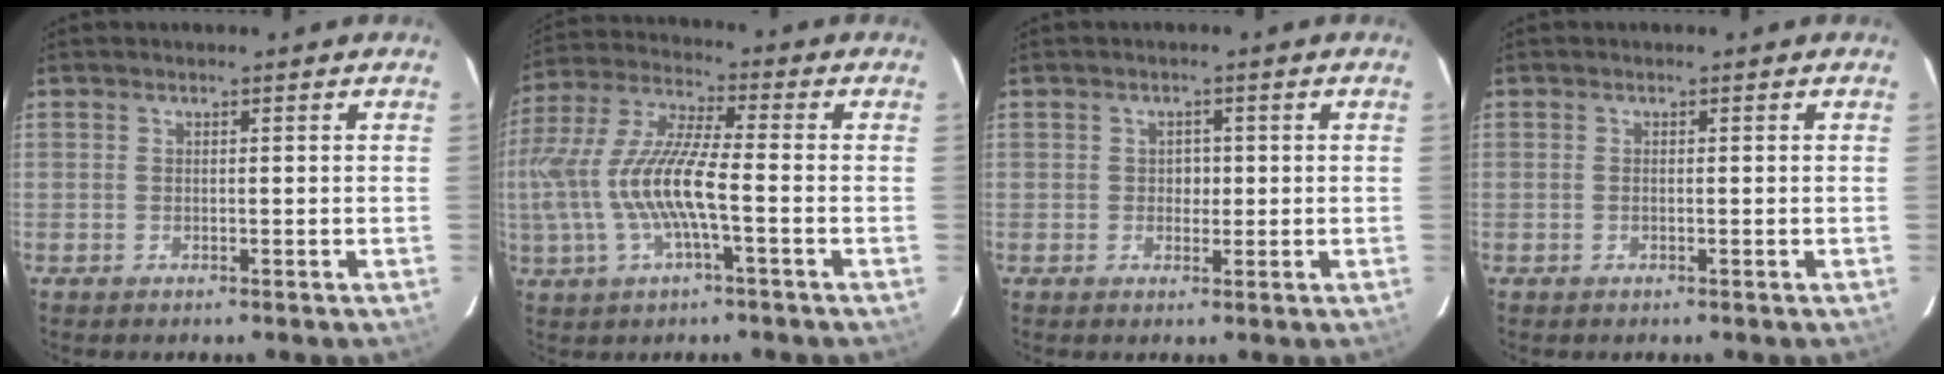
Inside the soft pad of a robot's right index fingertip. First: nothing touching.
{"total": 14.9, "force": [-2.7, 3.1, 14.3], "torque": [-0.288, -0.001, -0.048]}
{"total": 2.0, "force": [-0.1, 1.8, 0.7], "torque": [-0.008, 0.006, -0.001]}
{"total": 0.0}